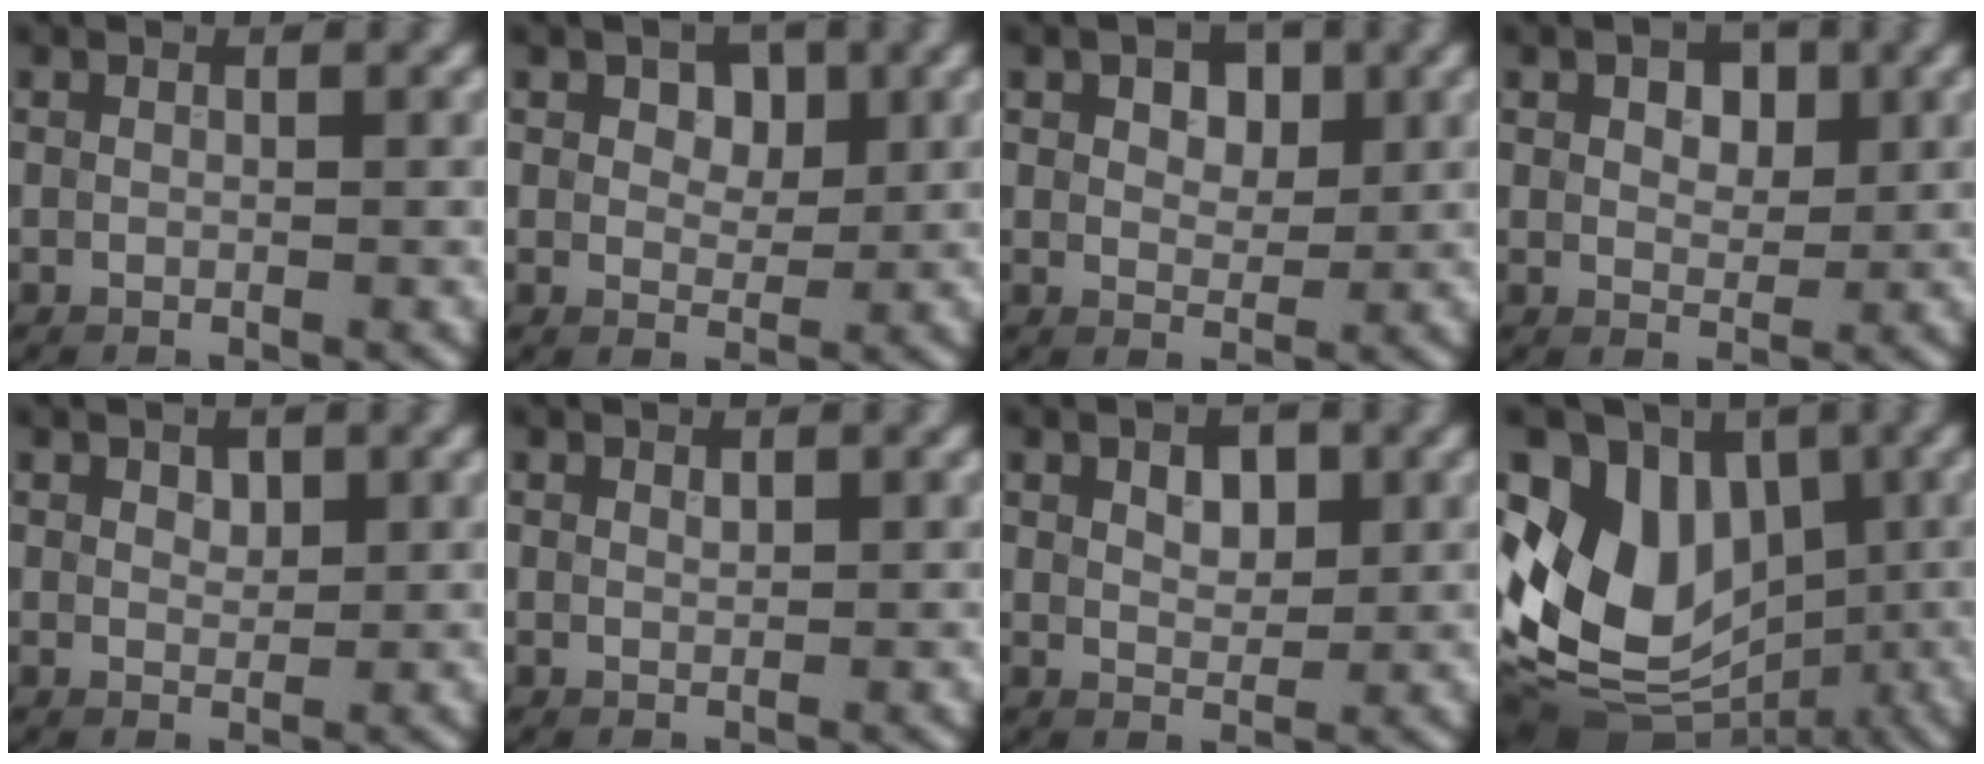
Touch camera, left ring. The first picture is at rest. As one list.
[{"total": 2.7, "force": [1.1, 1.8, 1.7], "torque": [-0.025, 0.003, 0.011]}, {"total": 3.7, "force": [1.6, 2.3, 2.5], "torque": [-0.032, 0.009, 0.016]}, {"total": 3.7, "force": [1.6, 2.2, 2.5], "torque": [-0.033, 0.008, 0.018]}, {"total": 1.1, "force": [0.7, 0.7, 0.6], "torque": [-0.008, -0.001, 0.013]}, {"total": 0.5, "force": [0.4, 0.2, 0.3], "torque": [-0.006, -0.001, 0.009]}, {"total": 2.7, "force": [1.1, 1.5, 2.0], "torque": [-0.030, 0.003, 0.019]}, {"total": 12.8, "force": [-0.6, 9.8, 8.1], "torque": [-0.154, 0.011, -0.026]}]